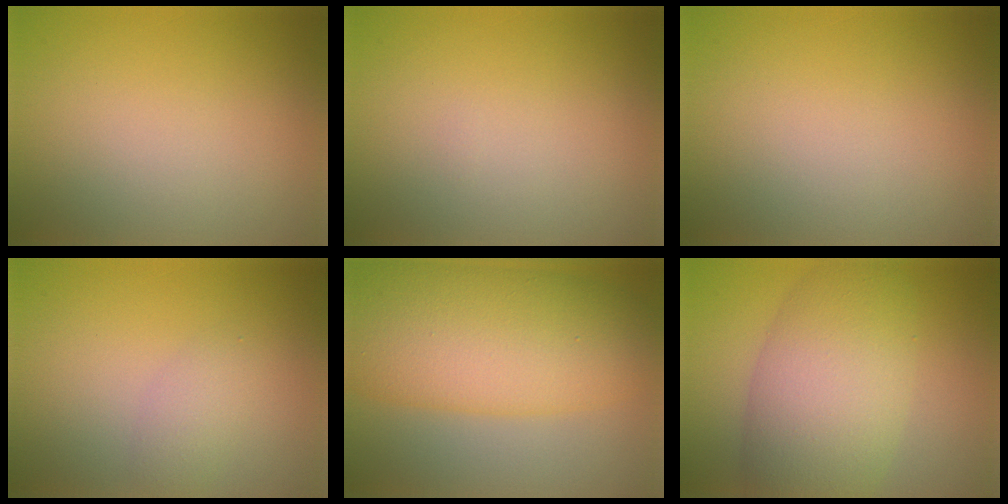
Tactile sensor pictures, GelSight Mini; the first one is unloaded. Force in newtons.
{"total": 0.0}
{"total": 0.0}
{"total": 1.6, "press": 1.6, "slide": 0.1}
{"total": 11.1, "press": 11.0, "slide": 0.4}
{"total": 8.7, "press": 8.7, "slide": 0.4}